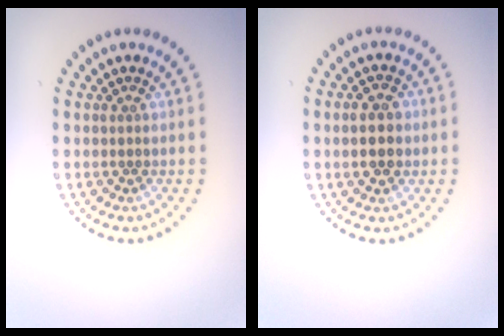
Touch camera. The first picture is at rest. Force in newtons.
{"total": 3.7, "press": 3.7, "slide": 0.2}